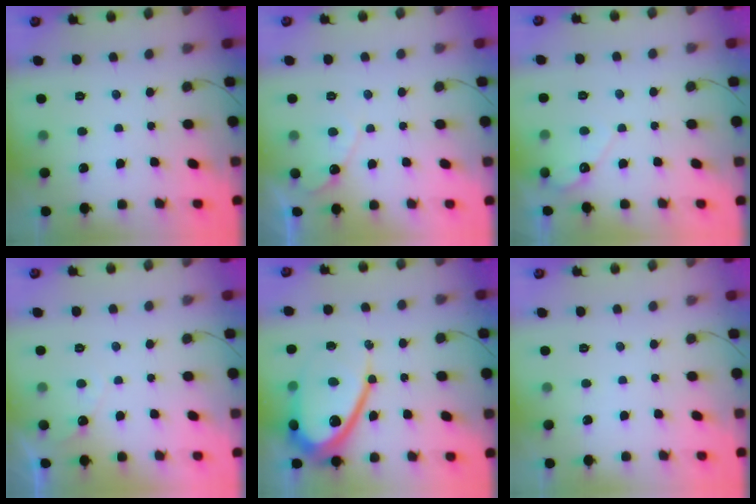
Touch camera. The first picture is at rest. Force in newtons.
{"total": 6.3, "press": 6.3, "slide": 0.3}
{"total": 3.8, "press": 3.8, "slide": 0.3}
{"total": 2.6, "press": 2.6, "slide": 0.1}
{"total": 15.4, "press": 15.3, "slide": 1.4}
{"total": 0.0}